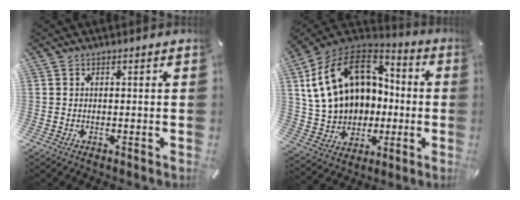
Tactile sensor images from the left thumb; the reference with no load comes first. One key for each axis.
{"total": 20.5, "fx": 4.2, "fy": 16.1, "fz": 12.0, "tx": -0.246, "ty": -0.001, "tz": 0.088}